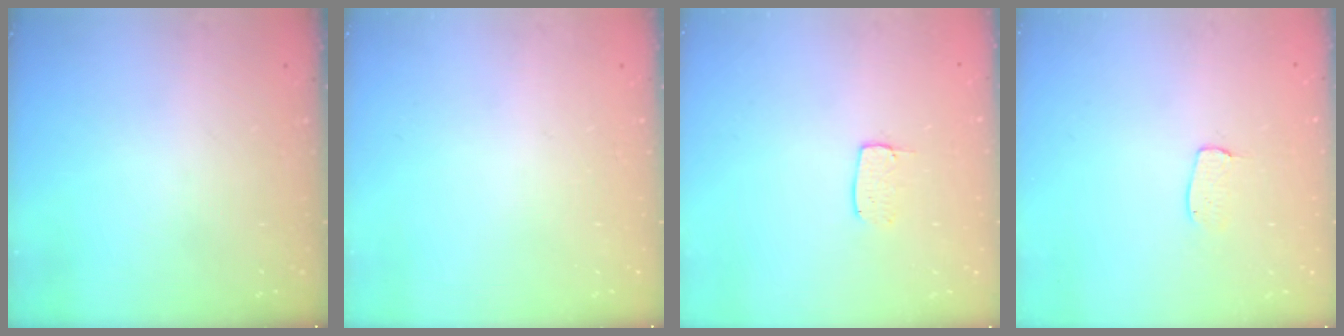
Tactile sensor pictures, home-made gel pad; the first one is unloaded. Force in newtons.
{"total": 0.0}
{"total": 4.4, "press": 4.4, "slide": 0.3}
{"total": 5.8, "press": 5.8, "slide": 0.2}